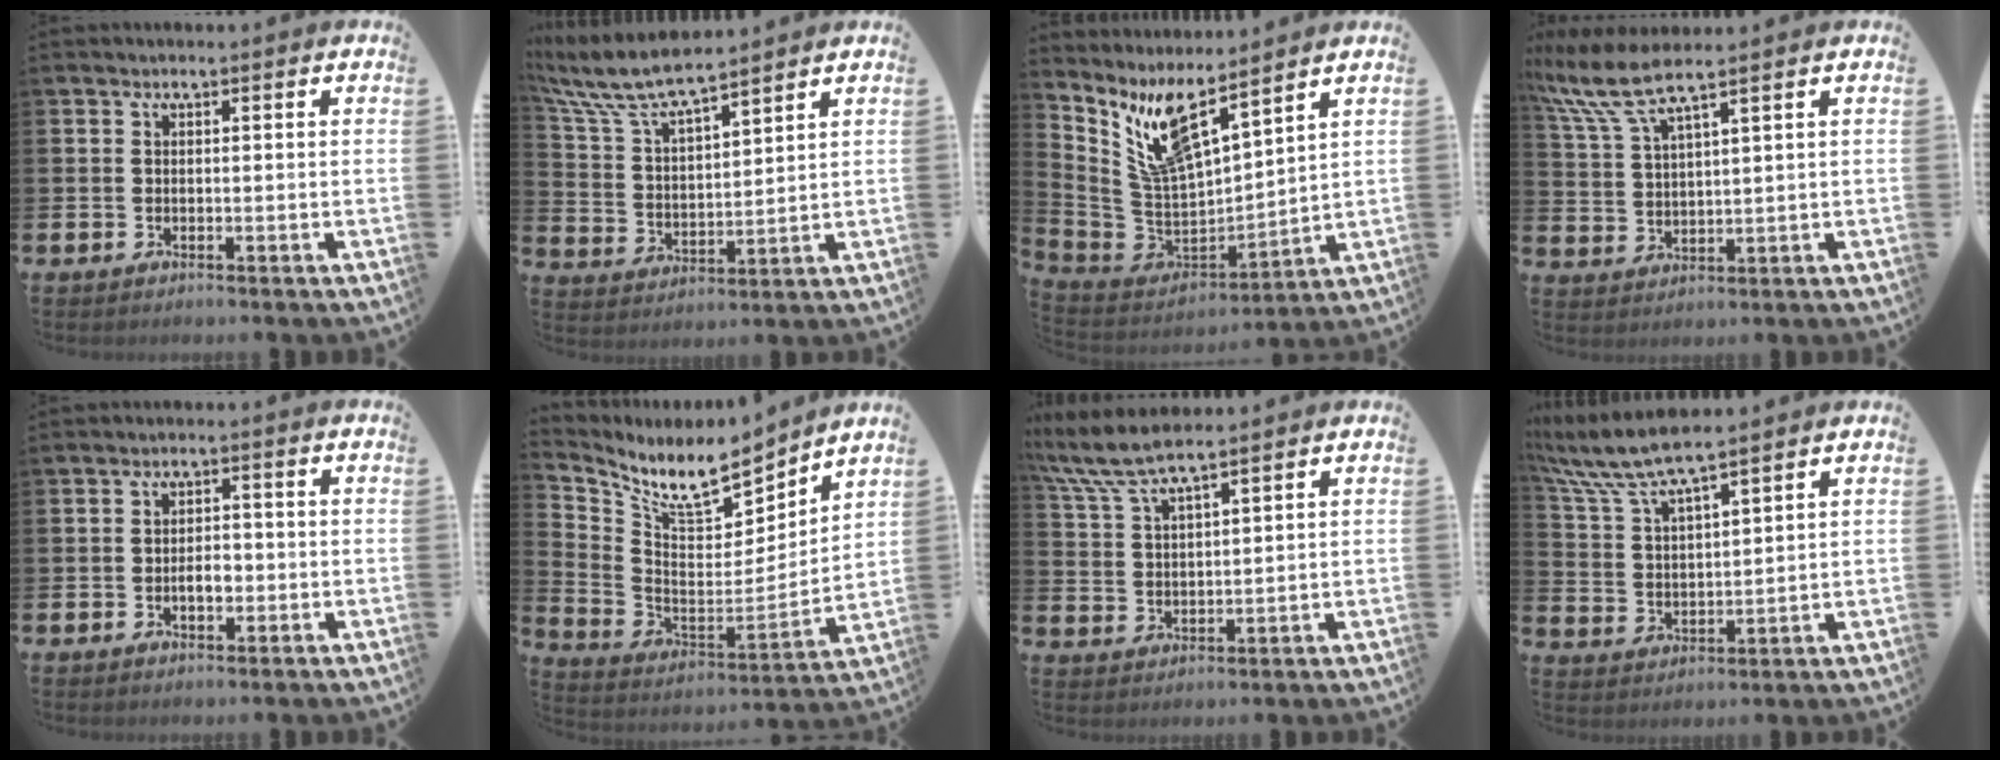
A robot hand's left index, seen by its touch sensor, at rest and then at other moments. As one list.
[{"total": 8.0, "force": [7.5, 1.2, 2.7], "torque": [-0.089, -0.040, 0.132]}, {"total": 9.0, "force": [6.5, 2.7, 5.6], "torque": [-0.145, -0.044, 0.114]}, {"total": 7.5, "force": [6.1, 0.9, 4.2], "torque": [-0.109, -0.015, 0.110]}, {"total": 2.7, "force": [-0.7, 1.6, 2.2], "torque": [-0.024, -0.003, -0.017]}, {"total": 9.7, "force": [8.6, 2.7, 3.7], "torque": [-0.109, -0.061, 0.150]}, {"total": 6.8, "force": [6.2, 0.8, 2.7], "torque": [-0.080, -0.021, 0.112]}, {"total": 7.5, "force": [6.9, 0.5, 2.9], "torque": [-0.088, -0.034, 0.121]}]